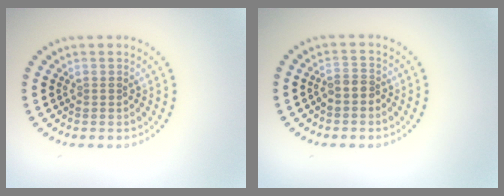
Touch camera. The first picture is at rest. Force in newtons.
{"total": 1.7, "press": 1.5, "slide": 0.9}